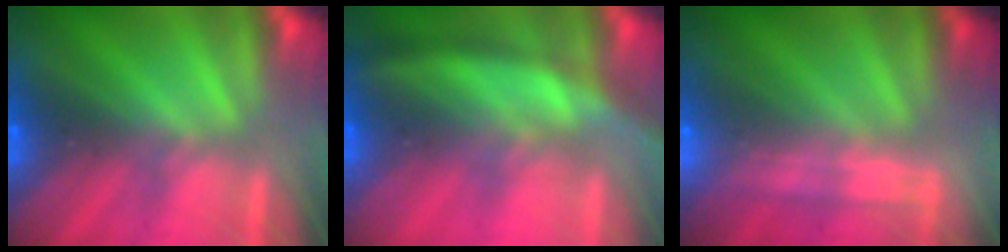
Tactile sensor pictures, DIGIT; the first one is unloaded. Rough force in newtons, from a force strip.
{"total": 3.1}
{"total": 2.3}